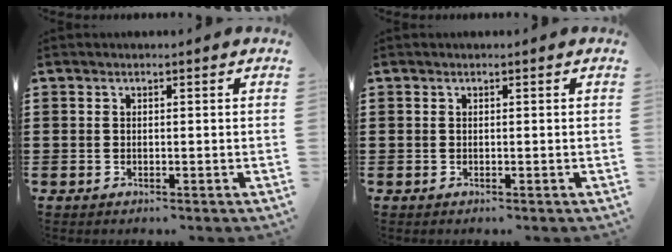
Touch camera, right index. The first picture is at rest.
{"total": 0.0}